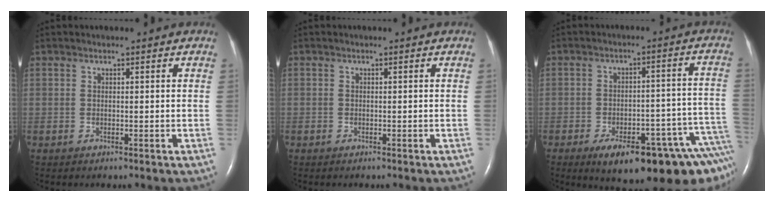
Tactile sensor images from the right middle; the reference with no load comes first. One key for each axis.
{"total": 0.0}
{"total": 19.1, "fx": -13.1, "fy": 4.9, "fz": 13.0, "tx": -0.090, "ty": 0.036, "tz": -0.164}